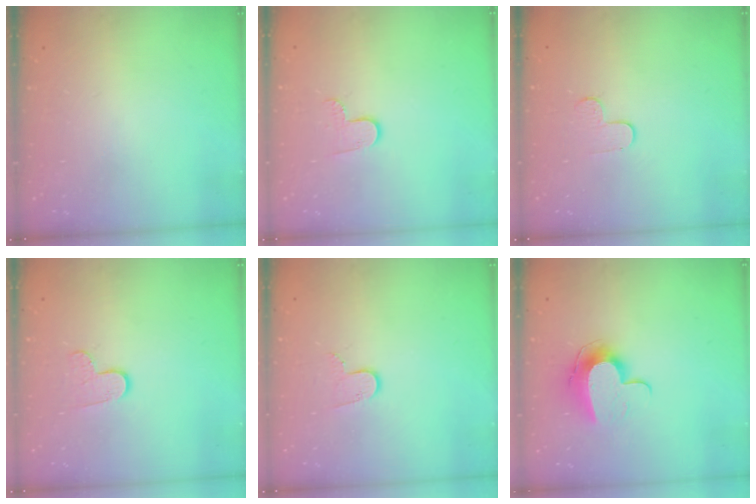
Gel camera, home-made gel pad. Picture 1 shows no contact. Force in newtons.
{"total": 5.2, "press": 5.2, "slide": 0.5}
{"total": 4.6, "press": 4.6, "slide": 0.5}
{"total": 7.0, "press": 7.0, "slide": 0.6}
{"total": 6.4, "press": 6.3, "slide": 0.6}
{"total": 10.5, "press": 10.5, "slide": 0.5}